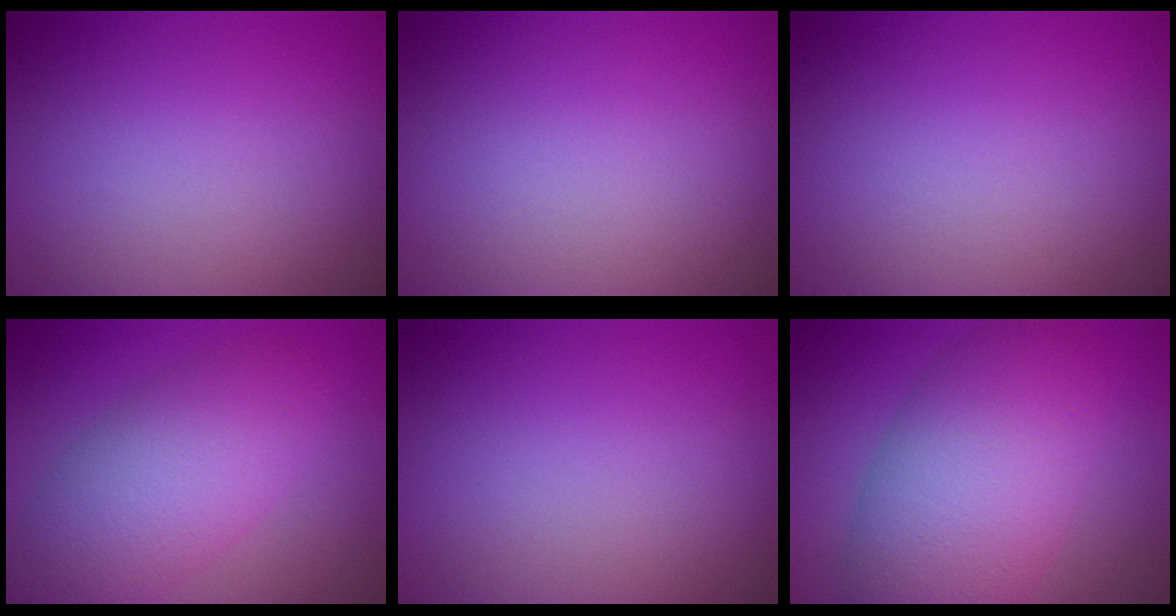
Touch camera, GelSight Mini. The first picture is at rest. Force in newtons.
{"total": 0.0}
{"total": 0.0}
{"total": 6.6, "press": 6.6, "slide": 0.5}
{"total": 0.0}
{"total": 9.0, "press": 9.0, "slide": 0.4}